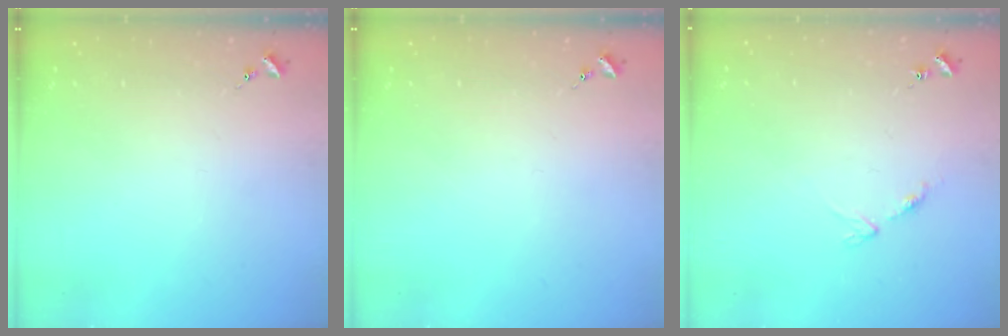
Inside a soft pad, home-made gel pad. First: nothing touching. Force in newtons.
{"total": 0.0}
{"total": 7.8, "press": 7.8, "slide": 0.6}